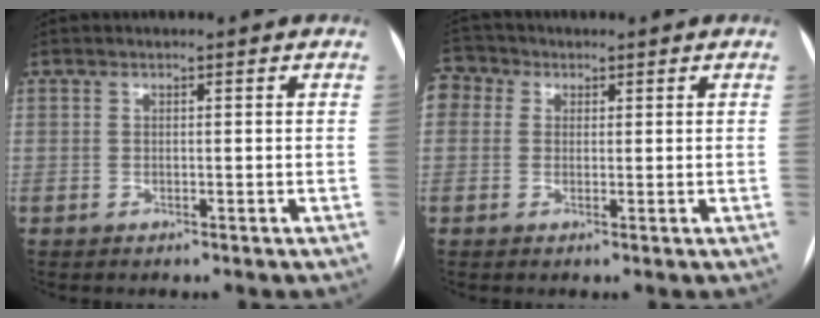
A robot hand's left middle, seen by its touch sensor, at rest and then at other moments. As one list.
[{"total": 5.1, "force": [1.7, 4.3, 2.1], "torque": [-0.056, 0.027, 0.030]}]